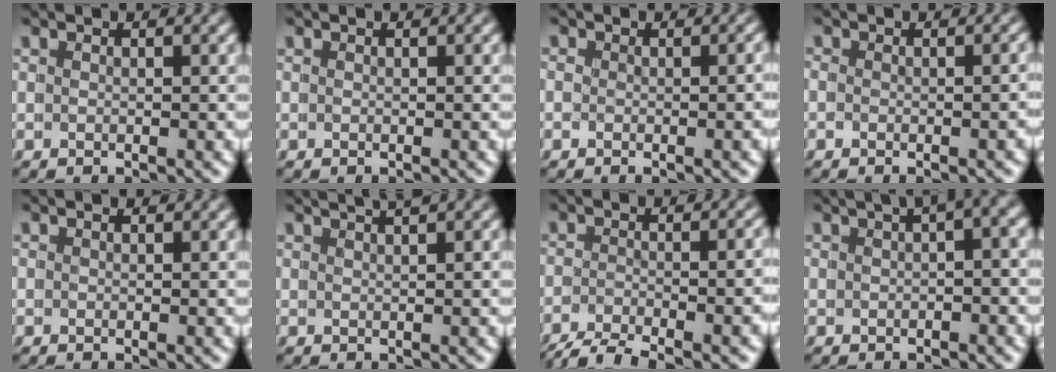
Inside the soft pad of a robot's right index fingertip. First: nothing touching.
{"total": 0.0}
{"total": 0.8, "force": [-0.3, -0.2, 0.7], "torque": [-0.002, 0.006, -0.012]}
{"total": 1.3, "force": [-0.7, 0.3, 1.0], "torque": [-0.011, 0.005, -0.016]}
{"total": 0.0}
{"total": 3.1, "force": [2.4, 0.4, 1.9], "torque": [-0.014, 0.012, 0.034]}
{"total": 7.5, "force": [-6.8, 1.8, 2.7], "torque": [-0.033, -0.015, -0.099]}
{"total": 5.1, "force": [1.7, 2.1, 4.3], "torque": [-0.032, 0.039, 0.013]}